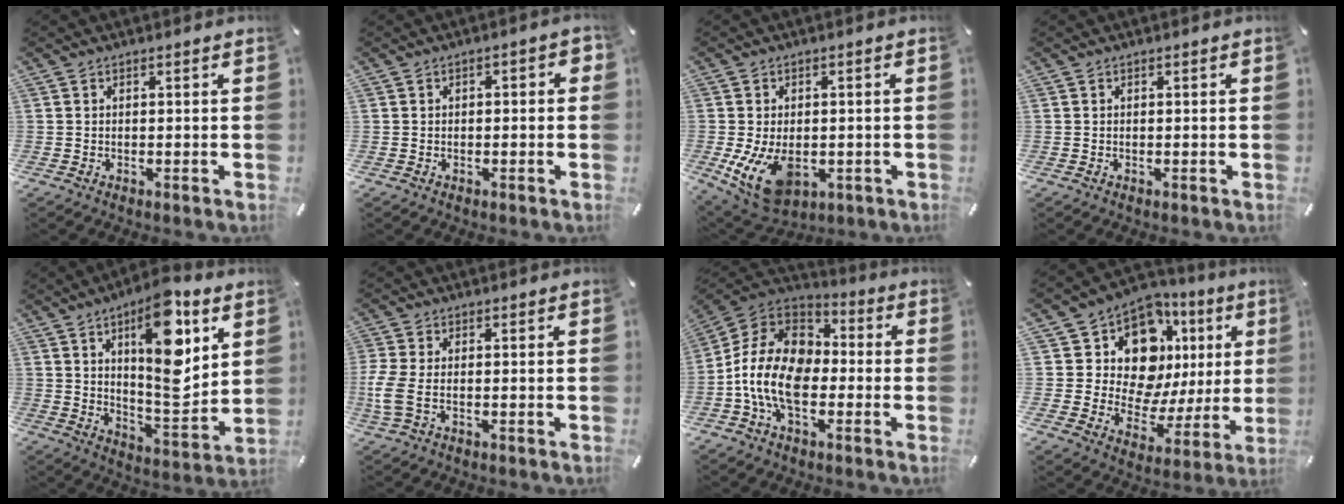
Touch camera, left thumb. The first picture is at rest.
{"total": 1.9, "force": [-1.0, 1.2, 1.0], "torque": [-0.014, 0.009, -0.021]}
{"total": 11.0, "force": [-2.6, 7.2, 7.9], "torque": [-0.152, -0.003, -0.040]}
{"total": 0.0}
{"total": 17.4, "force": [7.8, 6.7, 14.0], "torque": [-0.210, -0.038, 0.122]}
{"total": 5.4, "force": [-0.8, 2.3, 4.8], "torque": [-0.114, -0.010, -0.016]}
{"total": 15.4, "force": [-5.5, 10.0, 10.3], "torque": [-0.220, 0.036, -0.105]}
{"total": 15.1, "force": [7.2, 10.3, 8.3], "torque": [-0.134, -0.066, 0.128]}